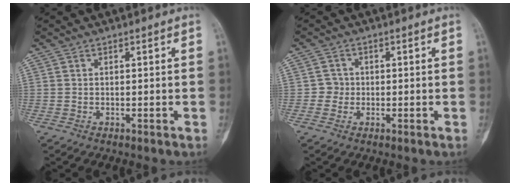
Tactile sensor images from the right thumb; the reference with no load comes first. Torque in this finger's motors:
{"motor_torque": [0.12, 0.32, 0.19, -0.11, -0.10]}